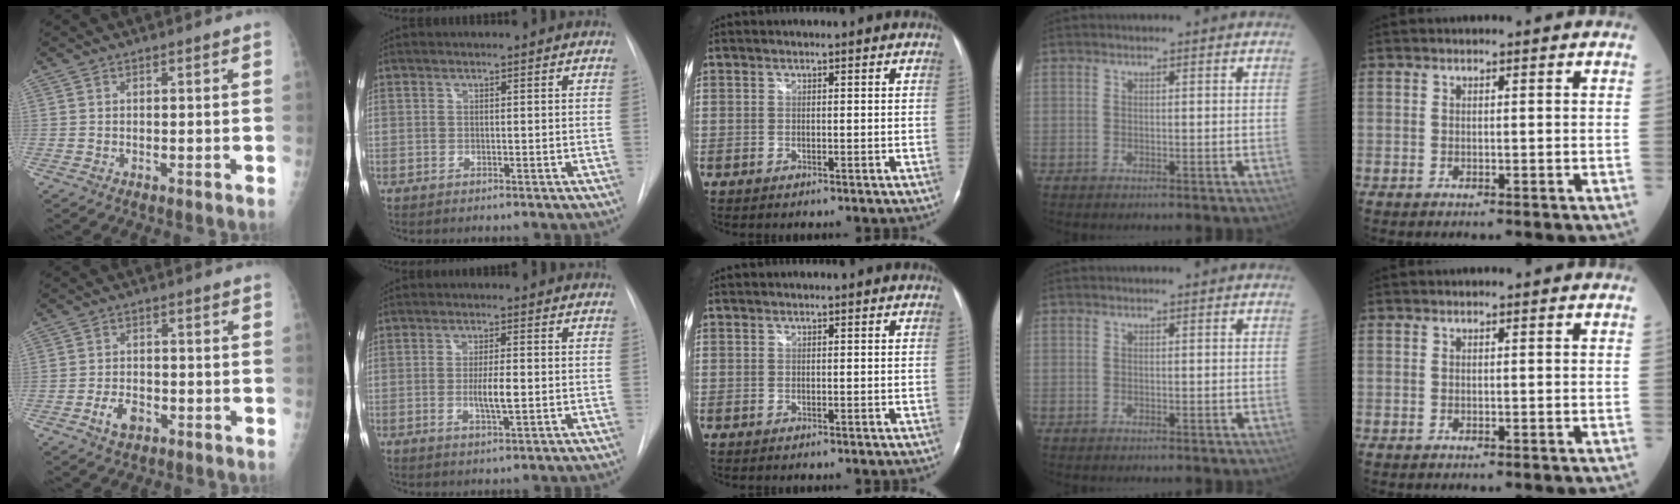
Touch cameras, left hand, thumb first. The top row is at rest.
{"thumb": {"total": 4.5, "force": [-2.2, 2.7, 2.8], "torque": [-0.043, 0.015, -0.040]}, "index": {"total": 4.3, "force": [-0.5, 0.7, 4.2], "torque": [-0.077, -0.005, -0.008]}}